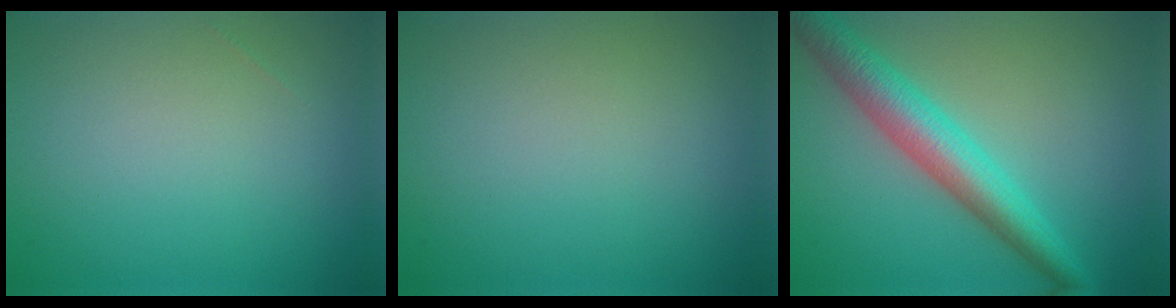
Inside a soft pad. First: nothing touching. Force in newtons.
{"total": 0.0}
{"total": 6.1, "press": 6.1, "slide": 0.2}